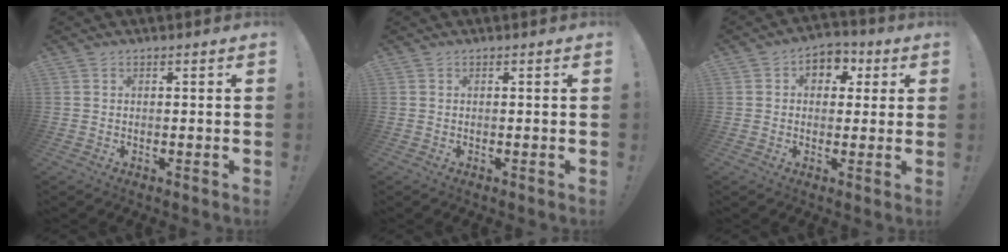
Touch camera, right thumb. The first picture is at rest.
{"total": 0.0}
{"total": 6.2, "force": [1.5, 5.3, 2.8], "torque": [-0.023, -0.004, 0.026]}